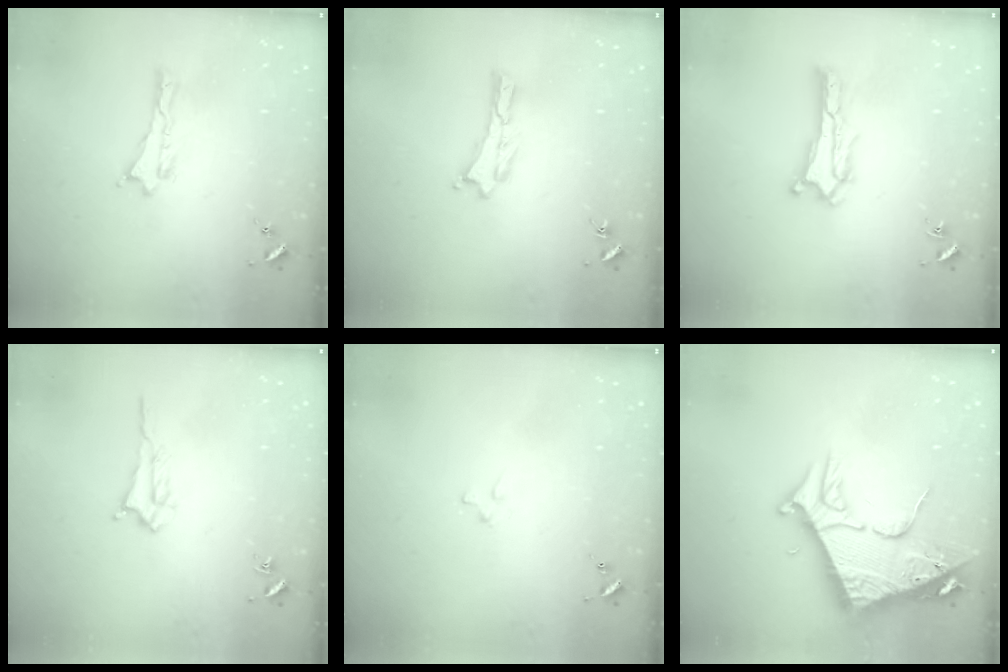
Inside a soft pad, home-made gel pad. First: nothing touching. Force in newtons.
{"total": 0.0}
{"total": 0.7, "press": 0.6, "slide": 0.2}
{"total": 1.6, "press": 1.6, "slide": 0.3}
{"total": 2.0, "press": 2.0, "slide": 0.2}
{"total": 9.9, "press": 9.9, "slide": 1.1}